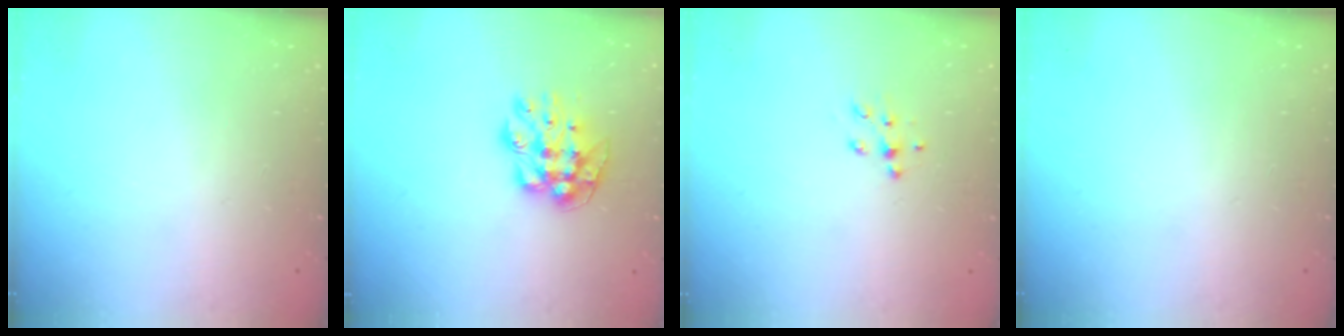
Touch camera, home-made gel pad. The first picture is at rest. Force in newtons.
{"total": 9.7, "press": 9.7, "slide": 0.4}
{"total": 5.4, "press": 5.4, "slide": 0.9}
{"total": 0.0}